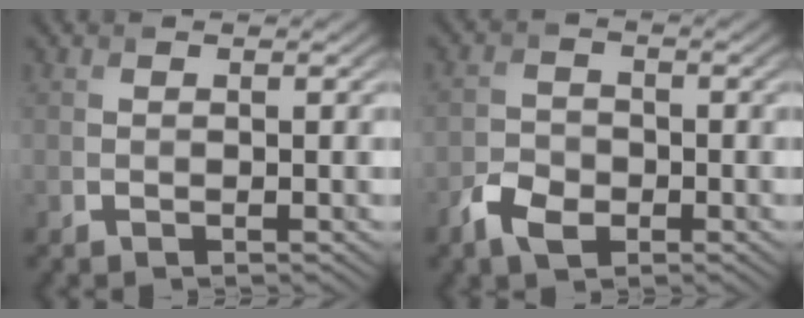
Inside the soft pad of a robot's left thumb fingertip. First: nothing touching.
{"total": 4.1, "force": [-2.3, 2.6, 2.1], "torque": [-0.045, -0.004, -0.053]}